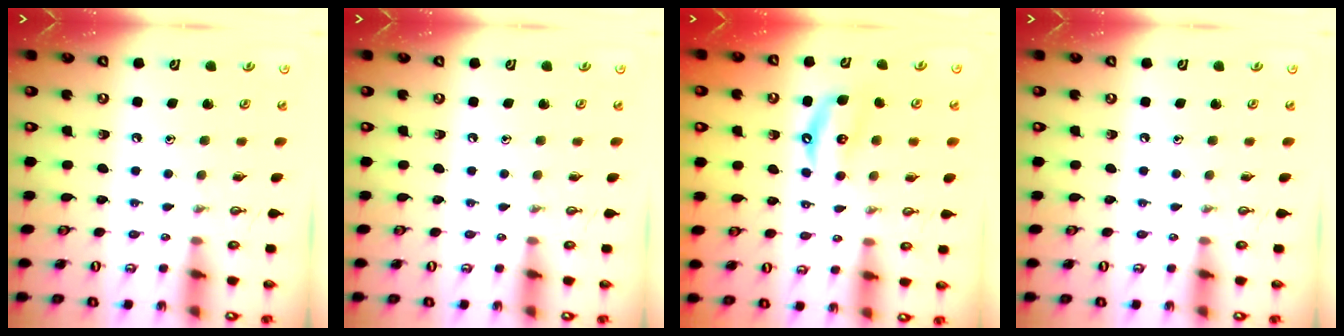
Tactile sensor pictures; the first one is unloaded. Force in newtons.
{"total": 0.0}
{"total": 5.9, "press": 5.9, "slide": 0.4}
{"total": 0.0}